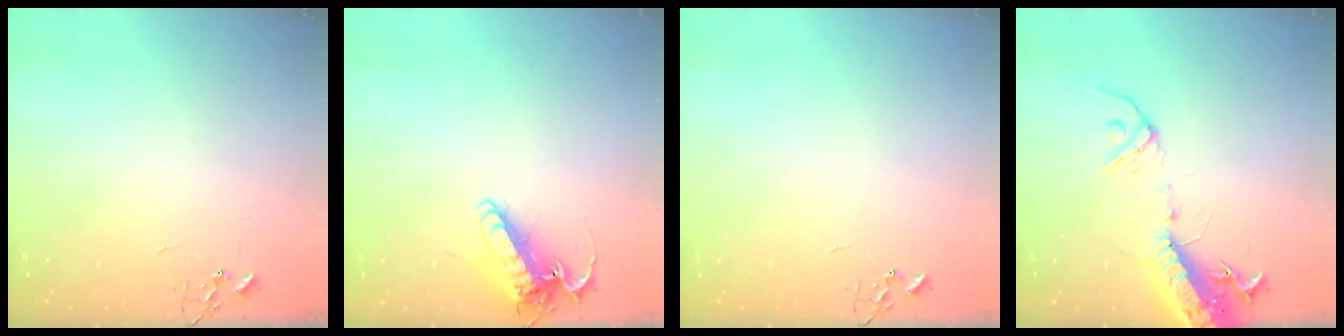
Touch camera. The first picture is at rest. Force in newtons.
{"total": 15.2, "press": 15.0, "slide": 2.4}
{"total": 0.0}
{"total": 16.2, "press": 15.8, "slide": 3.4}